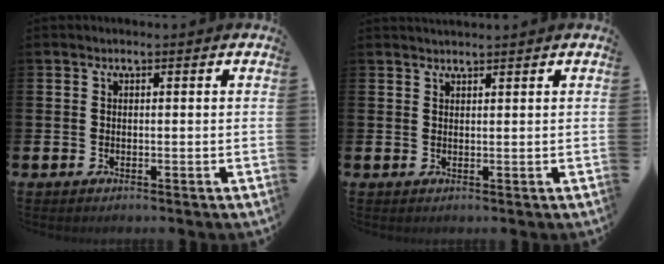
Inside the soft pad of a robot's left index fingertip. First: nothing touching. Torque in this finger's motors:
{"motor_torque": [0.81, -1.17, 0.11, 0.03]}